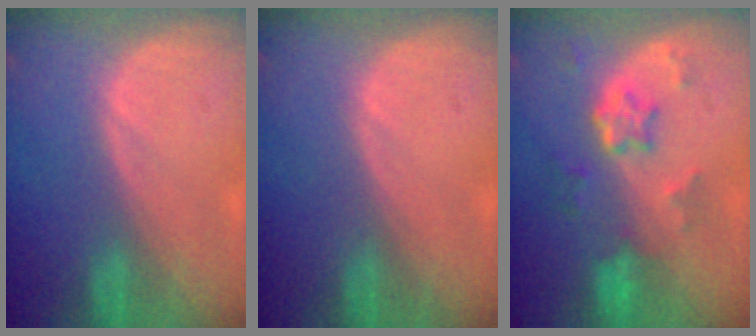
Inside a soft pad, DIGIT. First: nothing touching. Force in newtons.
{"total": 0.0}
{"total": 5.9, "press": 5.3, "slide": 2.6}